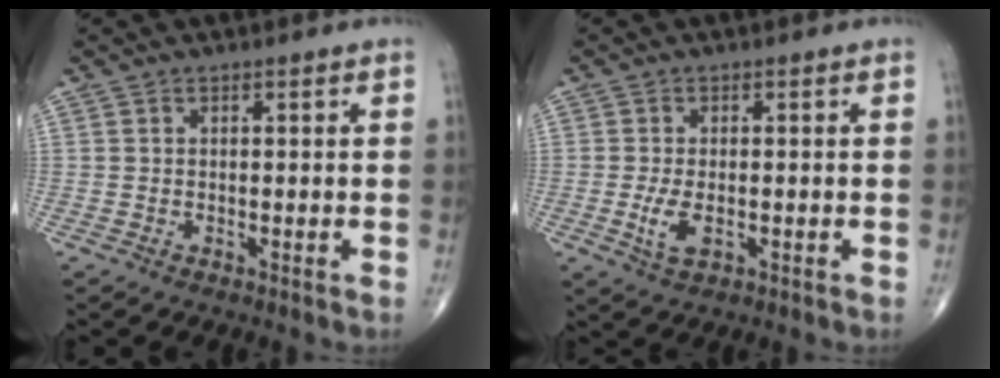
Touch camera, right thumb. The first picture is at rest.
{"total": 4.1, "force": [-0.9, 2.0, 3.4], "torque": [-0.070, -0.006, -0.014]}